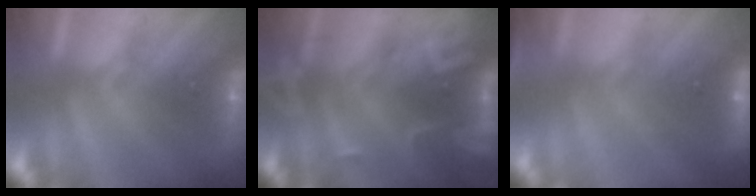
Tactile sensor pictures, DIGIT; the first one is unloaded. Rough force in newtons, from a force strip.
{"total": 2.5}
{"total": 5.8}